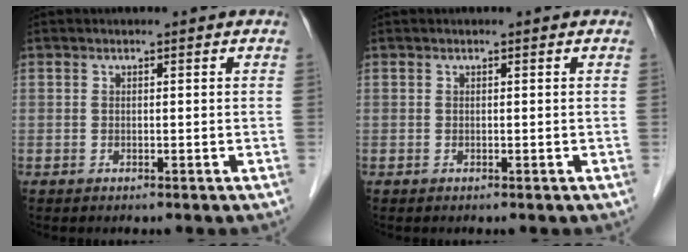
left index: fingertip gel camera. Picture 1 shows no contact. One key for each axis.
{"total": 0.0}